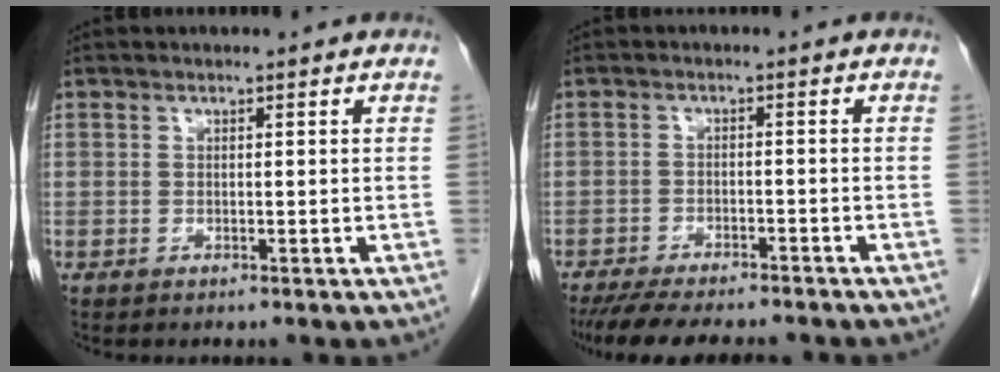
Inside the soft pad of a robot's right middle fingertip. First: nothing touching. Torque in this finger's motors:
{"motor_torque": [1.10, -1.03, 0.17, 0.06]}